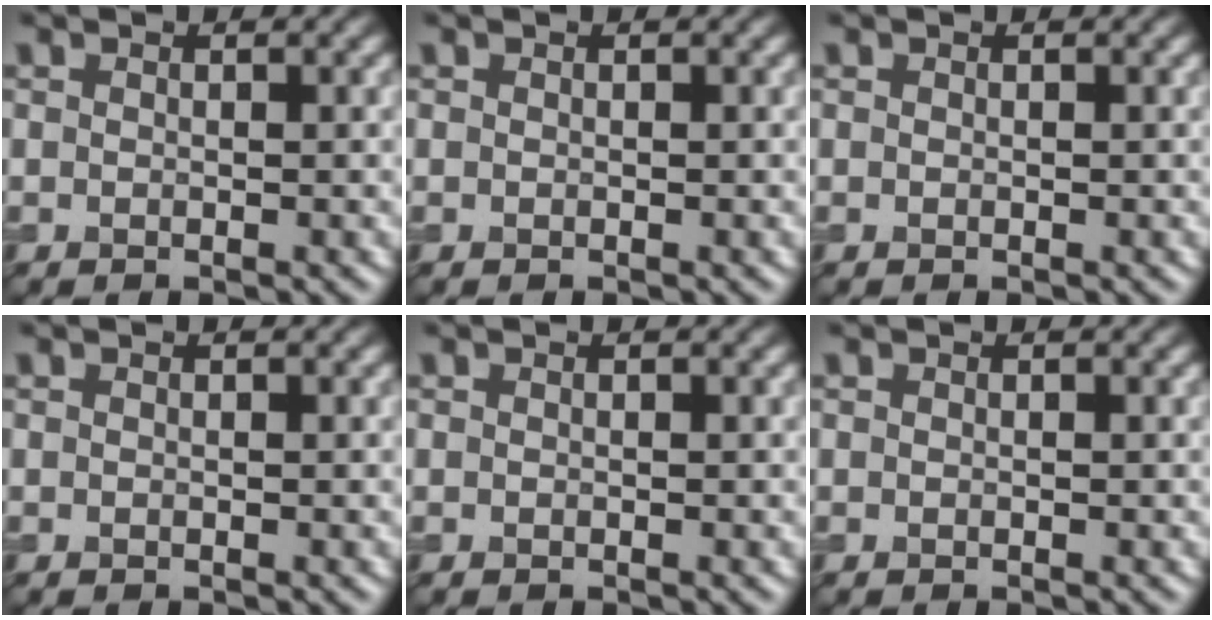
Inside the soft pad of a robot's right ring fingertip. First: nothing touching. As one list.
[{"total": 0.0}, {"total": 0.0}, {"total": 0.0}, {"total": 0.0}, {"total": 0.0}]